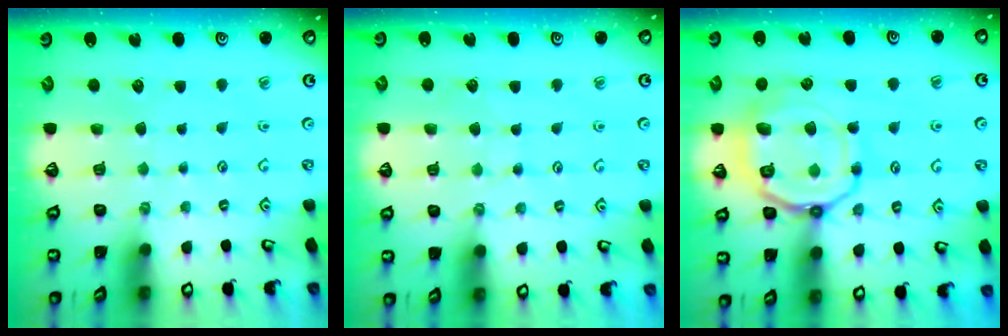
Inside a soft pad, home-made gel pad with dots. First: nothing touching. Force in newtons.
{"total": 4.1, "press": 4.1, "slide": 0.4}
{"total": 17.0, "press": 17.0, "slide": 1.6}